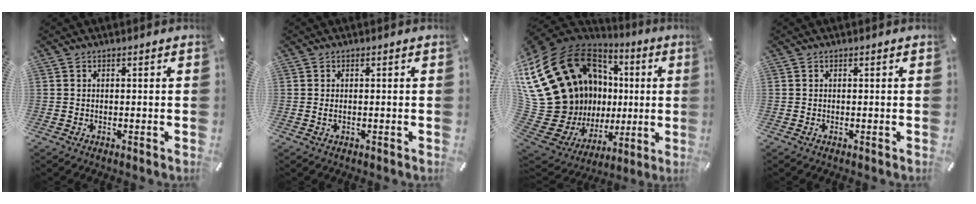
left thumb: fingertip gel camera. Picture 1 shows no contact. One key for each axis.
{"total": 1.0, "fx": 0.0, "fy": 0.5, "fz": 0.9, "tx": -0.017, "ty": 0.001, "tz": -0.001}
{"total": 29.5, "fx": 4.3, "fy": 22.2, "fz": 19.0, "tx": -0.351, "ty": -0.076, "tz": 0.156}
{"total": 0.0}